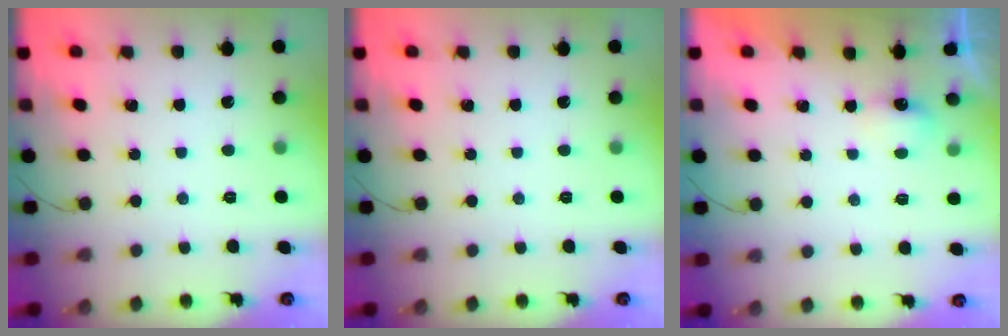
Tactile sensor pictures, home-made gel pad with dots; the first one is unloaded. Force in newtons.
{"total": 0.0}
{"total": 2.5, "press": 2.5, "slide": 0.6}